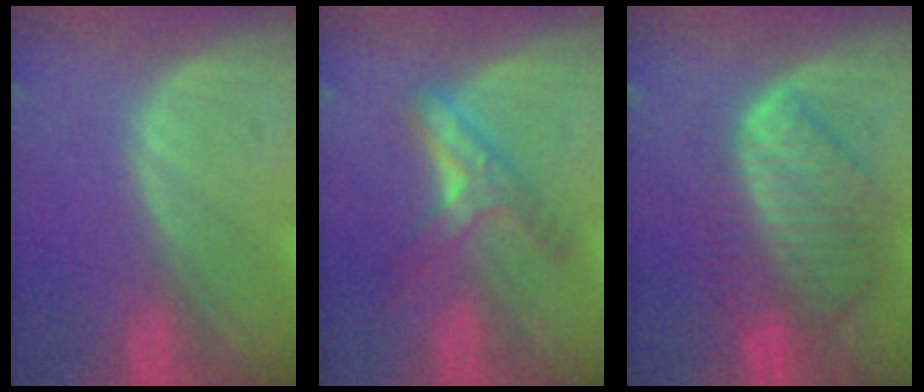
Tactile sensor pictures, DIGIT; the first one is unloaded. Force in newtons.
{"total": 5.1, "press": 5.0, "slide": 0.9}
{"total": 8.7, "press": 7.7, "slide": 4.2}